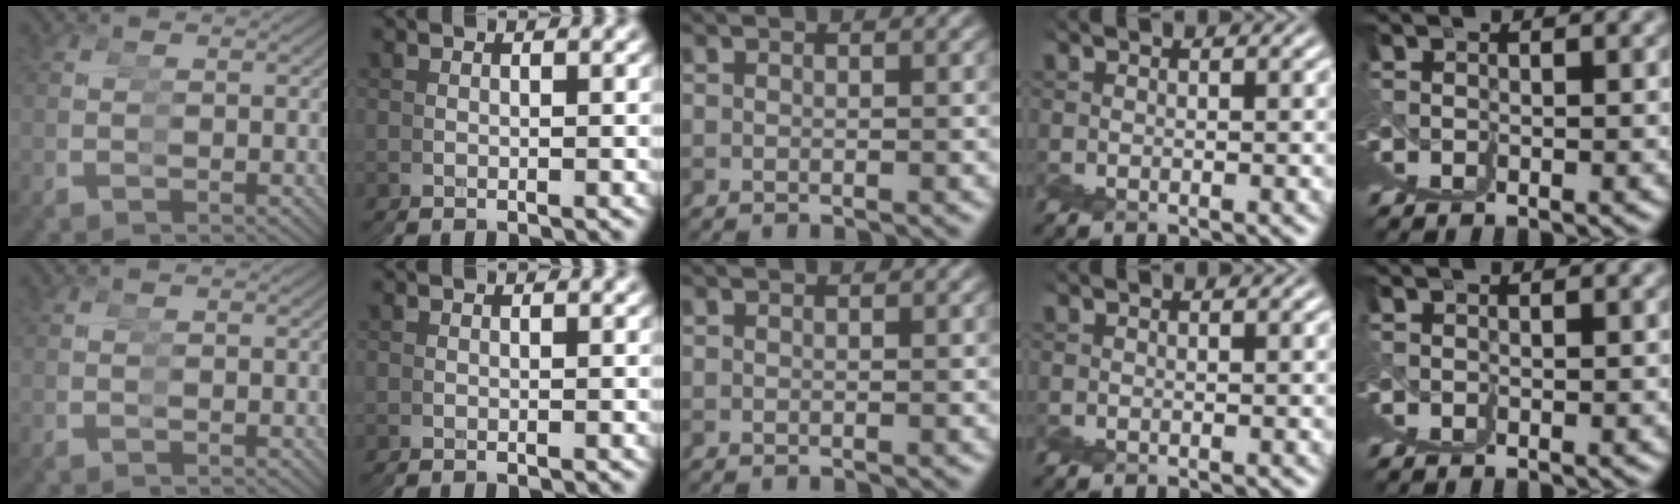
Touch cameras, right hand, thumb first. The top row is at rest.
{}